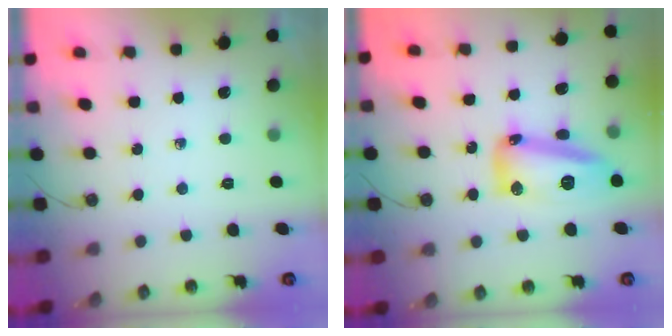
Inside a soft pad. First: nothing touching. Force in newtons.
{"total": 14.7, "press": 14.6, "slide": 1.8}